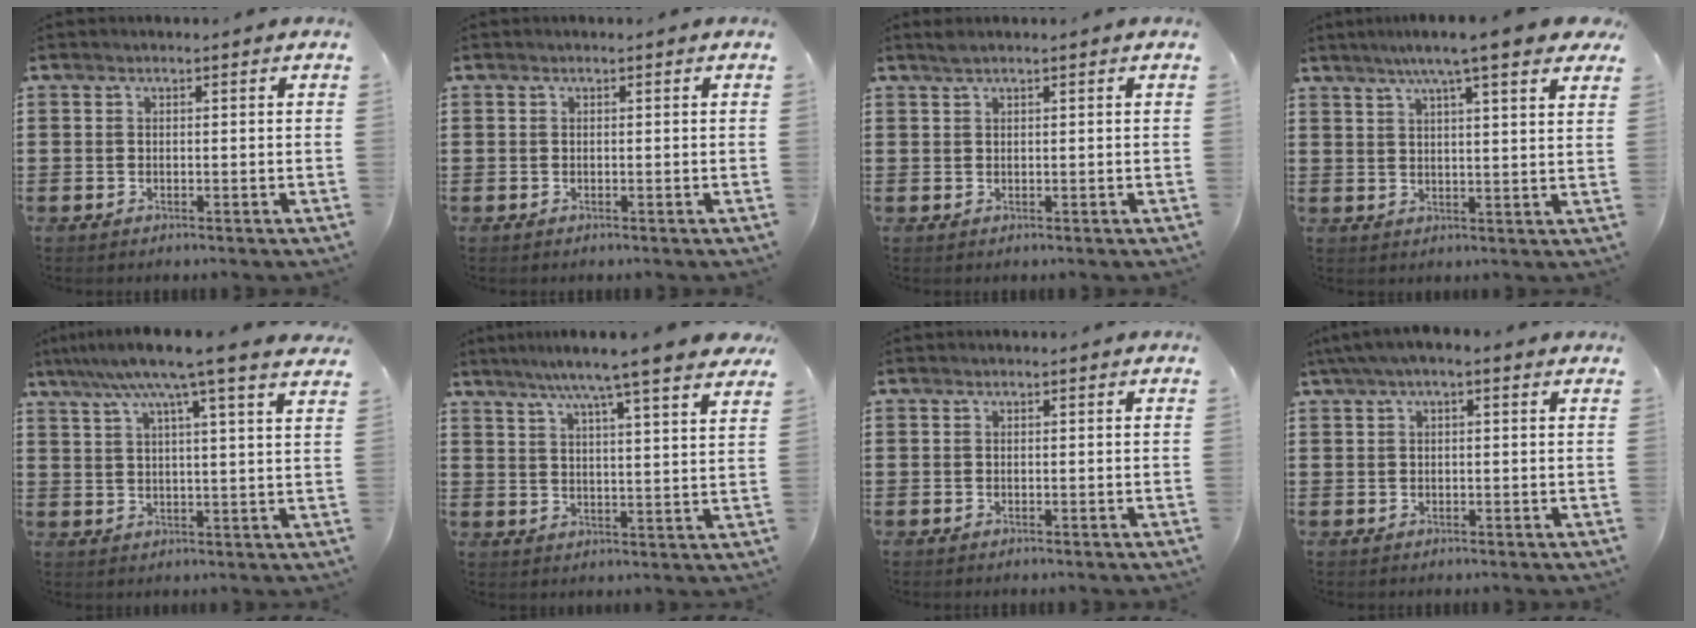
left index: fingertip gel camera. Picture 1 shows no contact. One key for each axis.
{"total": 0.0}
{"total": 1.0, "fx": 0.7, "fy": 0.0, "fz": 0.7, "tx": -0.015, "ty": 0.001, "tz": 0.014}
{"total": 6.8, "fx": 5.3, "fy": 0.0, "fz": 4.4, "tx": -0.093, "ty": -0.011, "tz": 0.087}
{"total": 8.6, "fx": 6.5, "fy": -0.4, "fz": 5.6, "tx": -0.119, "ty": -0.023, "tz": 0.108}
{"total": 7.3, "fx": 6.1, "fy": -0.7, "fz": 3.9, "tx": -0.096, "ty": -0.026, "tz": 0.101}
{"total": 0.0}
{"total": 2.1, "fx": 0.6, "fy": 0.5, "fz": 2.0, "tx": -0.037, "ty": 0.004, "tz": 0.009}